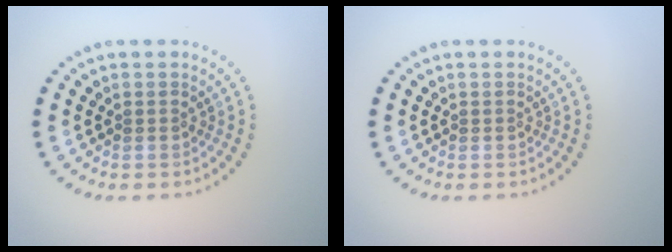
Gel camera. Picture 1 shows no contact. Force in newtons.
{"total": 0.0}